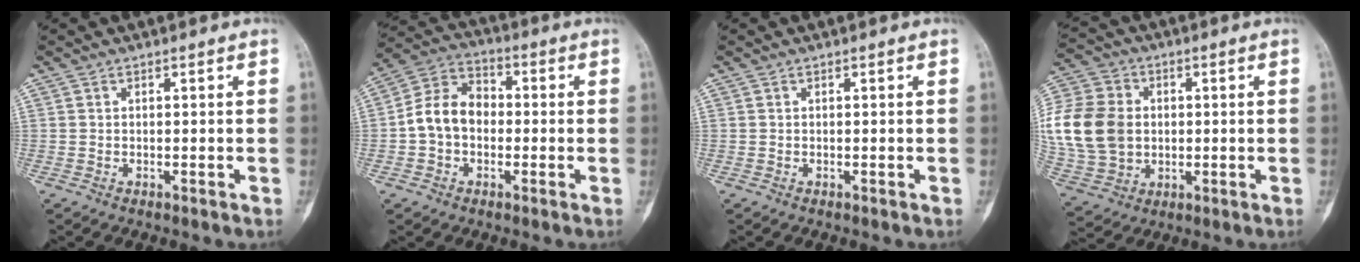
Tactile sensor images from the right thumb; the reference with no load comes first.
{"total": 10.0, "force": [-1.0, 7.7, 6.2], "torque": [-0.102, 0.037, -0.032]}
{"total": 0.0}
{"total": 19.4, "force": [0.8, 15.3, 12.0], "torque": [-0.260, 0.012, 0.023]}